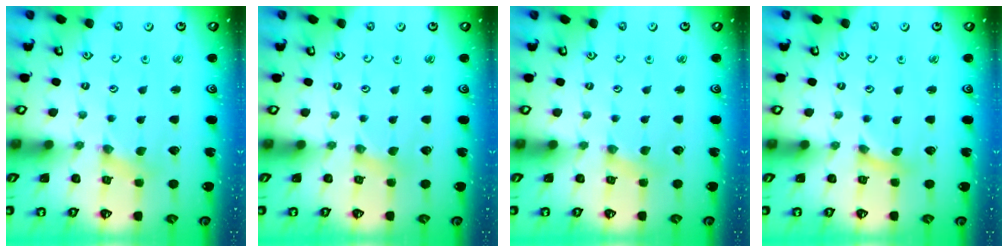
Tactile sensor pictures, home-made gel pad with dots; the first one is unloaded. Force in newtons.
{"total": 0.7, "press": 0.7, "slide": 0.1}
{"total": 2.4, "press": 2.4, "slide": 0.3}
{"total": 0.8, "press": 0.8, "slide": 0.1}